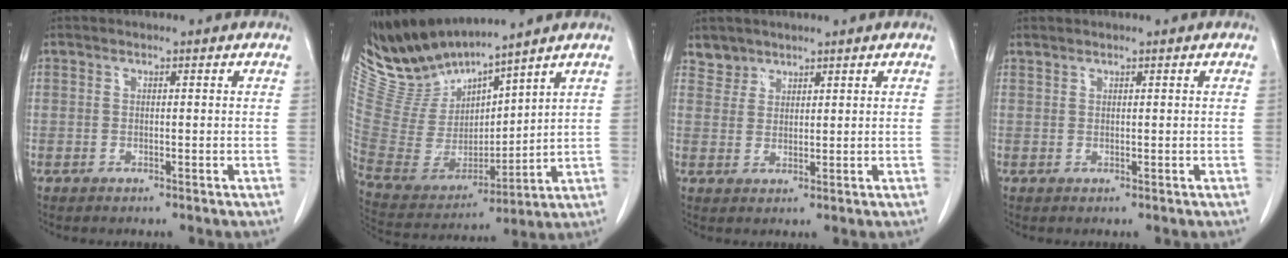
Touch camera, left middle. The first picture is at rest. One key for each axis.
{"total": 10.7, "fx": 10.5, "fy": 0.3, "fz": 2.1, "tx": -0.071, "ty": -0.006, "tz": 0.234}
{"total": 2.6, "fx": 2.2, "fy": 1.4, "fz": -0.5, "tx": 0.016, "ty": 0.006, "tz": 0.039}
{"total": 0.6, "fx": 0.6, "fy": 0.1, "fz": 0.0, "tx": -0.003, "ty": 0.000, "tz": 0.012}